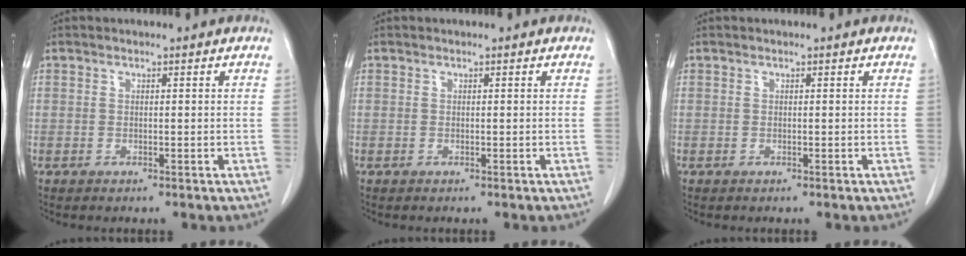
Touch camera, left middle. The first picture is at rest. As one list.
[{"total": 0.0}, {"total": 0.0}]